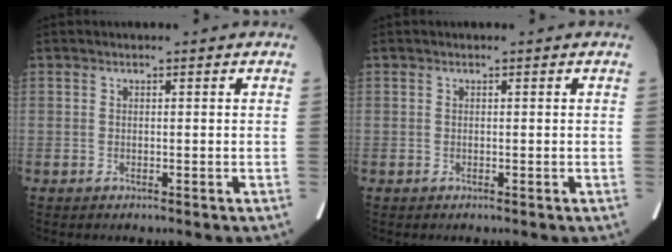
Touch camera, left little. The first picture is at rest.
{"total": 0.0}